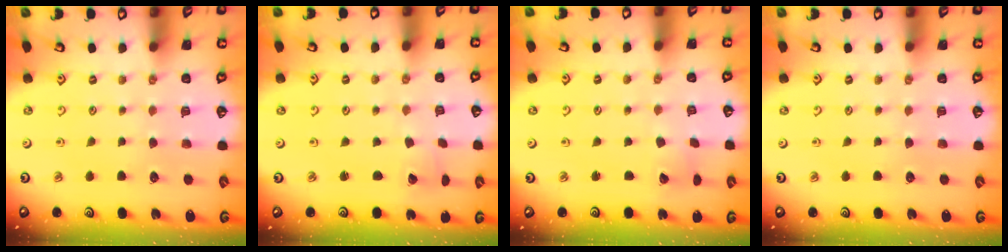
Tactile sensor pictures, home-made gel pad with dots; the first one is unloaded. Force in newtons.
{"total": 1.3, "press": 1.3, "slide": 0.1}
{"total": 1.8, "press": 1.7, "slide": 0.1}
{"total": 0.0}